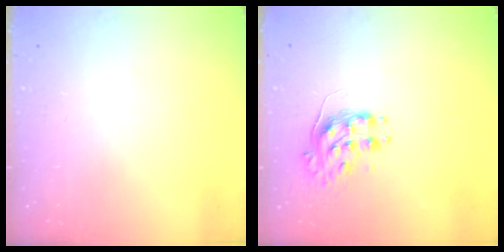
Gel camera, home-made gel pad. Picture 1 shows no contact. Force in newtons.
{"total": 8.6, "press": 8.6, "slide": 0.3}